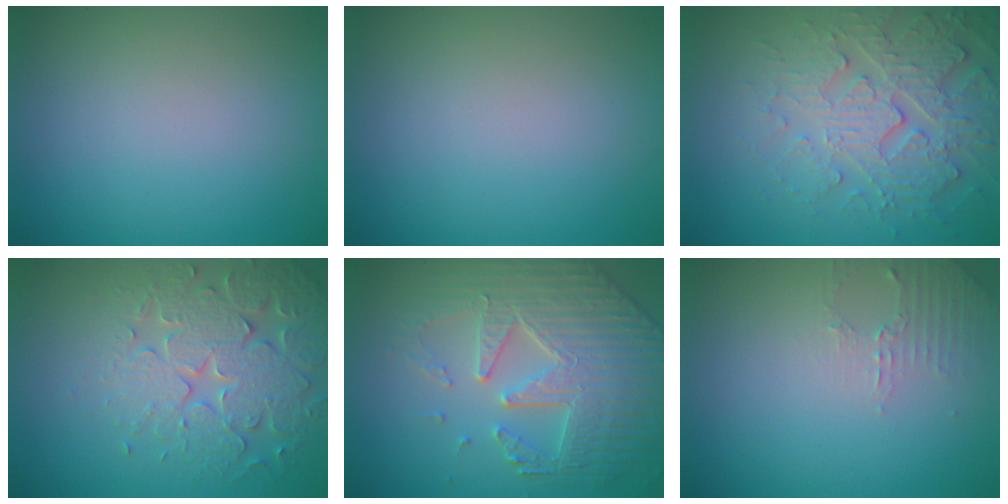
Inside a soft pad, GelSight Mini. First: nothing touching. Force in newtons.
{"total": 0.0}
{"total": 4.4, "press": 4.4, "slide": 0.5}
{"total": 5.1, "press": 5.0, "slide": 1.0}
{"total": 7.3, "press": 5.7, "slide": 4.4}
{"total": 1.8, "press": 1.7, "slide": 0.5}